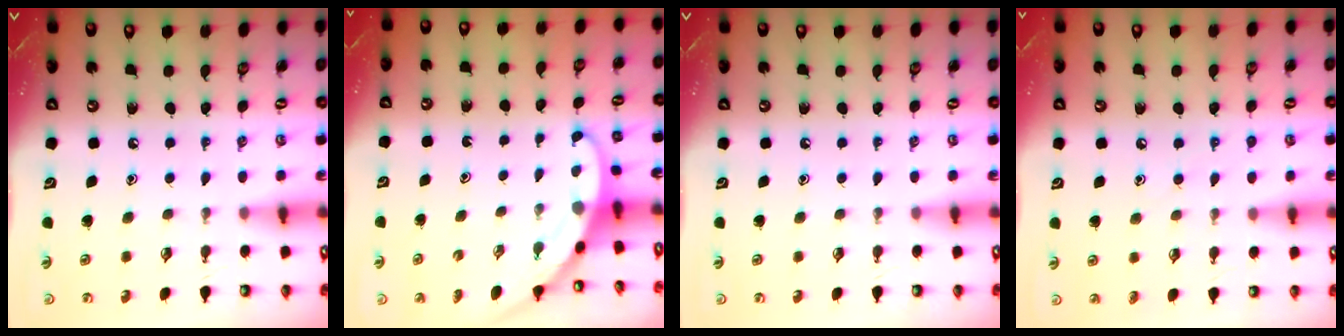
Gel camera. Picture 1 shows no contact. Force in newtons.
{"total": 3.3, "press": 3.3, "slide": 0.1}
{"total": 0.0}
{"total": 6.4, "press": 6.3, "slide": 0.8}